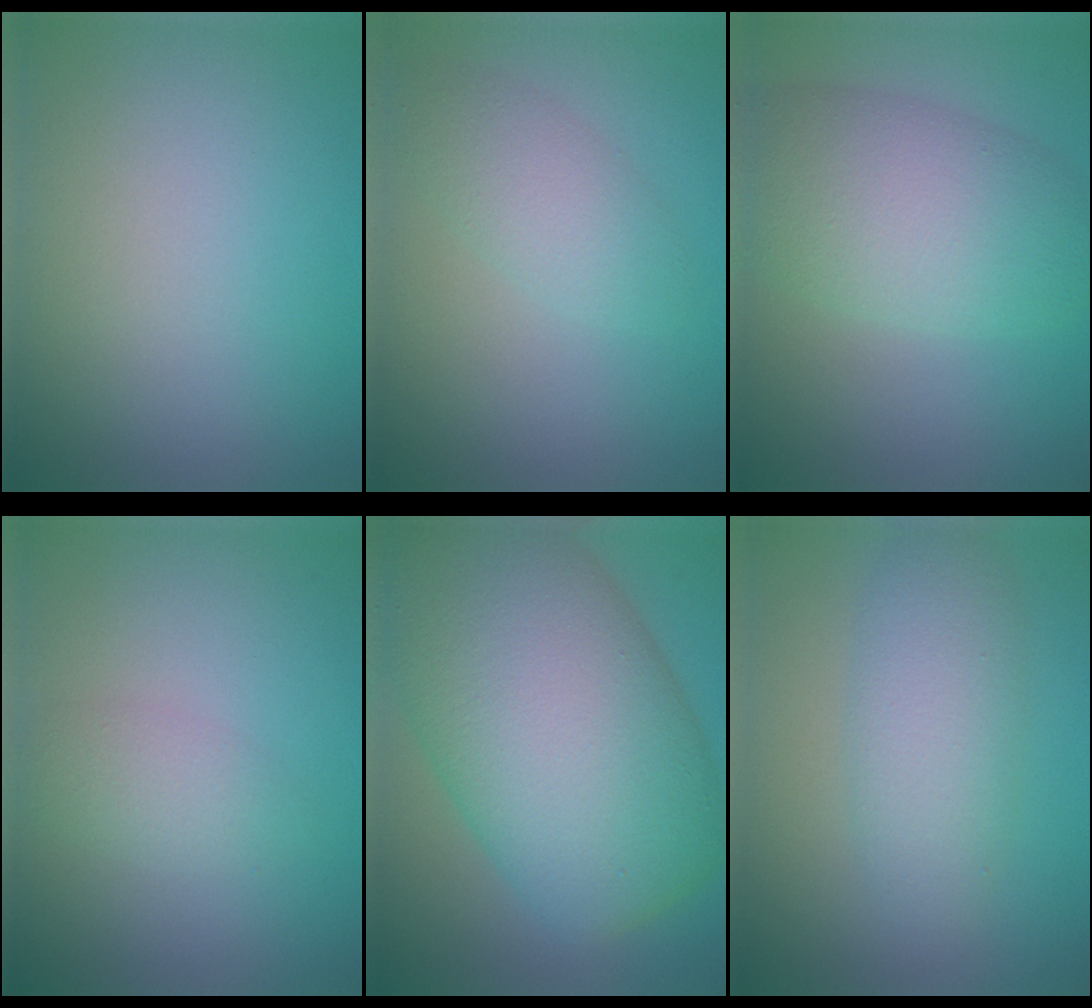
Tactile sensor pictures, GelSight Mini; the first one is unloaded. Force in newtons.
{"total": 2.7, "press": 2.7, "slide": 0.0}
{"total": 7.4, "press": 7.4, "slide": 0.2}
{"total": 1.9, "press": 1.9, "slide": 0.1}
{"total": 16.4, "press": 16.4, "slide": 0.4}
{"total": 4.2, "press": 4.2, "slide": 0.0}